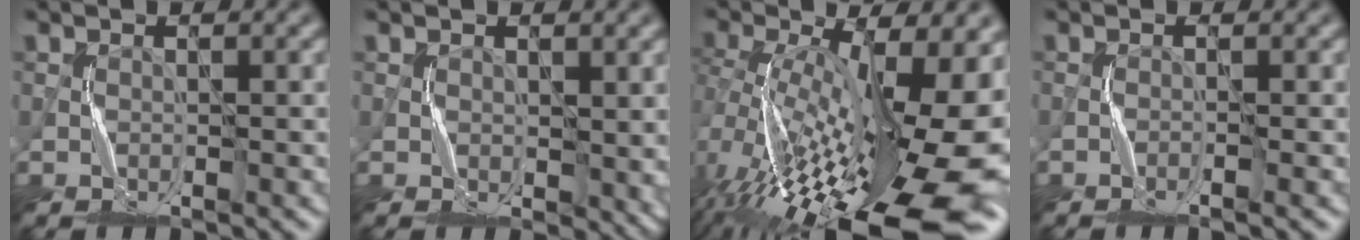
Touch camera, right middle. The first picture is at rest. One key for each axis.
{"total": 2.2, "fx": 0.4, "fy": 1.5, "fz": 1.5, "tx": -0.019, "ty": -0.005, "tz": 0.012}
{"total": 18.6, "fx": -4.5, "fy": 7.1, "fz": 16.6, "tx": -0.275, "ty": -0.016, "tz": -0.069}
{"total": 0.7, "fx": -0.5, "fy": -0.1, "fz": 0.5, "tx": -0.008, "ty": 0.001, "tz": -0.012}